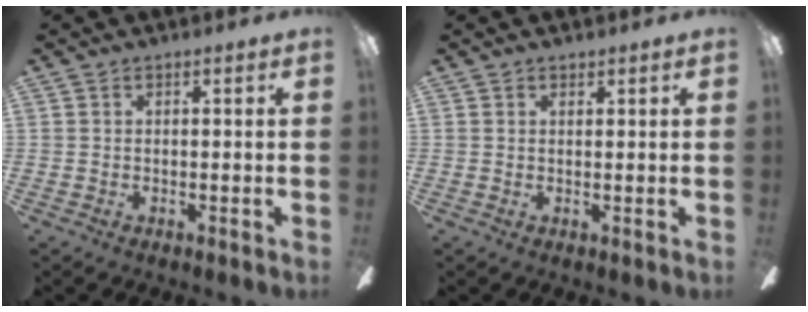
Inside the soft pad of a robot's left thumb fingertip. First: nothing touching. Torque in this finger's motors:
{"motor_torque": [-0.19, 0.14, -0.30, -0.15, 0.02]}